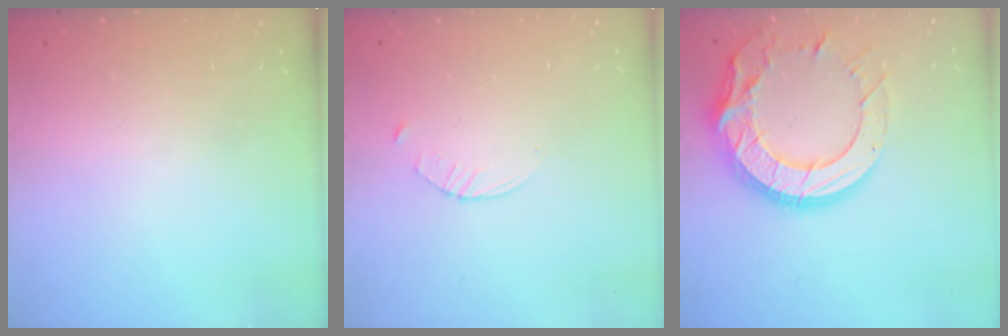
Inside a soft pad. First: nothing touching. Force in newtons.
{"total": 3.2, "press": 3.2, "slide": 0.5}
{"total": 20.2, "press": 20.1, "slide": 1.7}